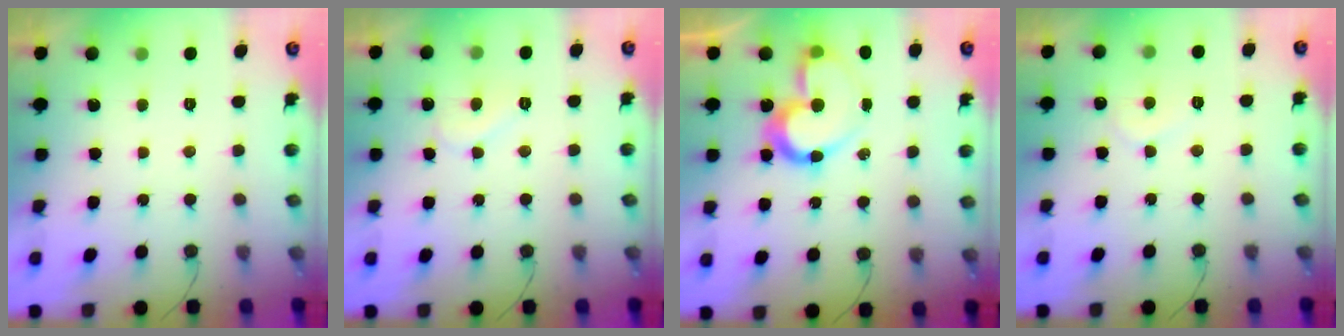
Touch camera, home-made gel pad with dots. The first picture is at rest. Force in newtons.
{"total": 7.1, "press": 7.1, "slide": 0.5}
{"total": 13.1, "press": 13.0, "slide": 2.1}
{"total": 5.5, "press": 5.5, "slide": 0.4}